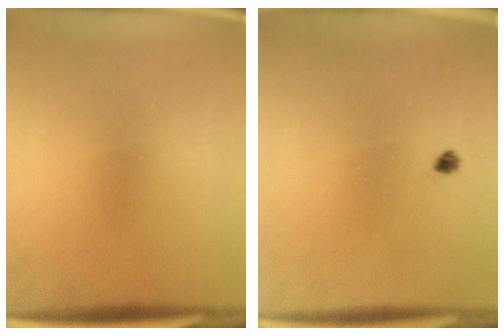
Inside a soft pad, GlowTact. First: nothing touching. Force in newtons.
{"total": 0.9}